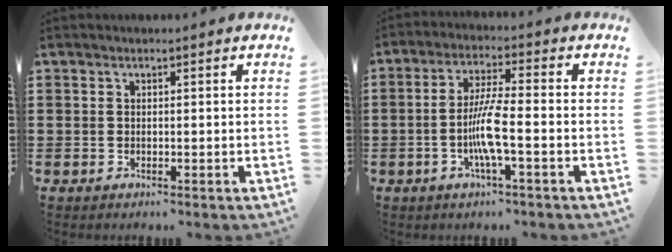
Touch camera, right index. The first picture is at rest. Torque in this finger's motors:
{"motor_torque": [1.75, 0.17, 0.30, 0.09]}